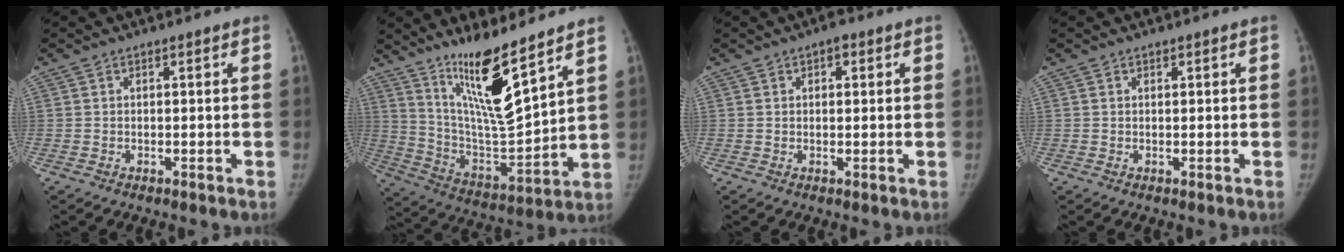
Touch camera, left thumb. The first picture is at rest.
{"total": 16.3, "force": [11.2, 2.3, 11.7], "torque": [-0.186, -0.086, 0.216]}
{"total": 2.3, "force": [1.1, 1.4, 1.6], "torque": [-0.011, -0.001, 0.012]}
{"total": 0.0}